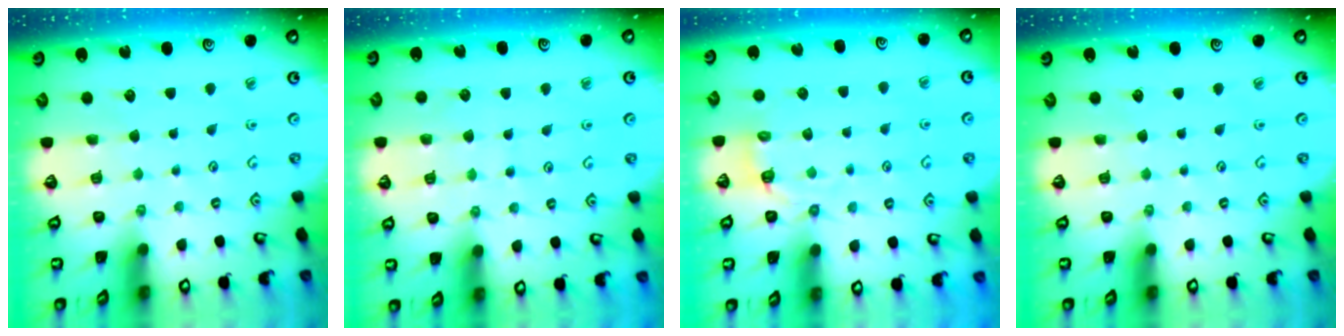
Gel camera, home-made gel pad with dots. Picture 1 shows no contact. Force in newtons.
{"total": 5.5, "press": 5.5, "slide": 0.4}
{"total": 3.0, "press": 1.6, "slide": 2.5}
{"total": 0.0}